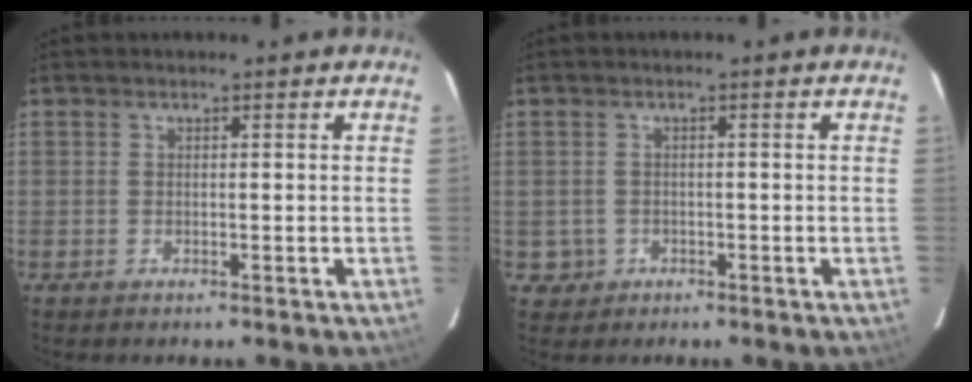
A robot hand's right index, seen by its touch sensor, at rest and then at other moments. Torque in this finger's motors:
{"motor_torque": [-0.04, 0.10, -0.51, -0.20]}